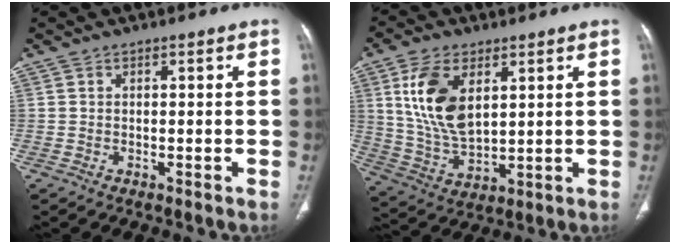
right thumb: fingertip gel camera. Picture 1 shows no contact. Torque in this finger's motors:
{"motor_torque": [0.21, 2.21, 1.59, 0.48, 0.53]}